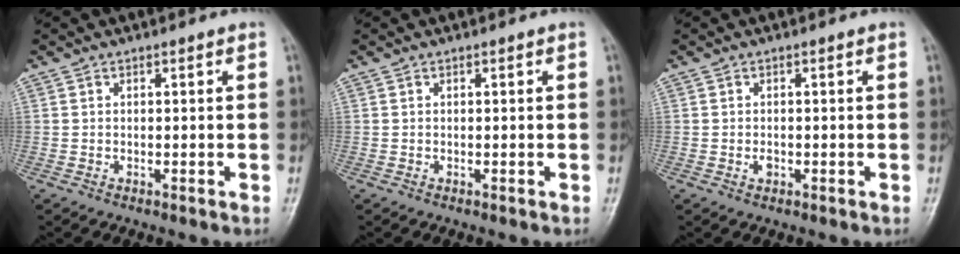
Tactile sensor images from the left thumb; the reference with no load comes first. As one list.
[{"total": 0.0}, {"total": 1.1, "force": [-0.3, 0.8, 0.8], "torque": [-0.009, 0.001, -0.005]}]